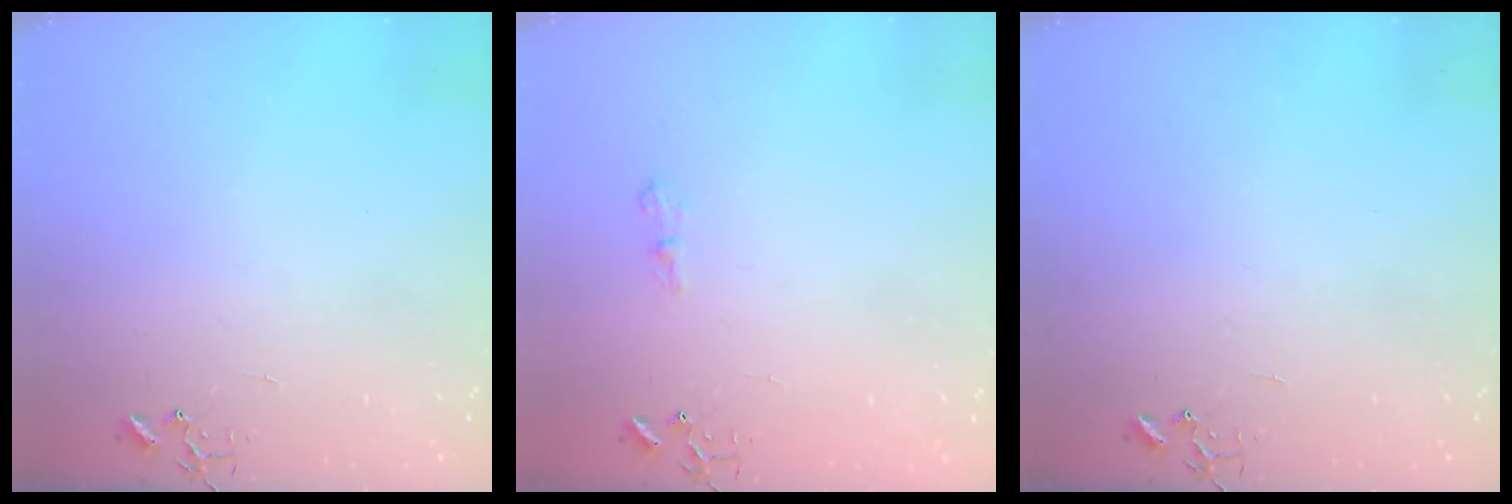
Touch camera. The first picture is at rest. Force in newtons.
{"total": 6.1, "press": 6.1, "slide": 0.6}
{"total": 0.0}